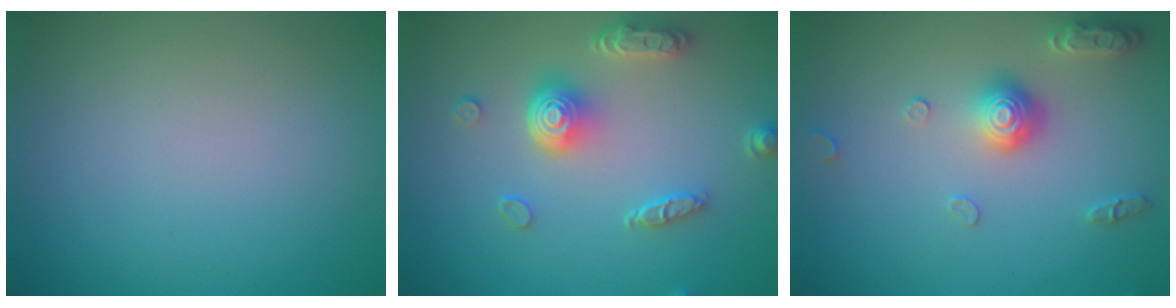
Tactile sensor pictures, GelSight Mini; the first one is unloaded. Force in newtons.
{"total": 4.9, "press": 3.7, "slide": 3.1}
{"total": 3.0, "press": 2.9, "slide": 0.7}